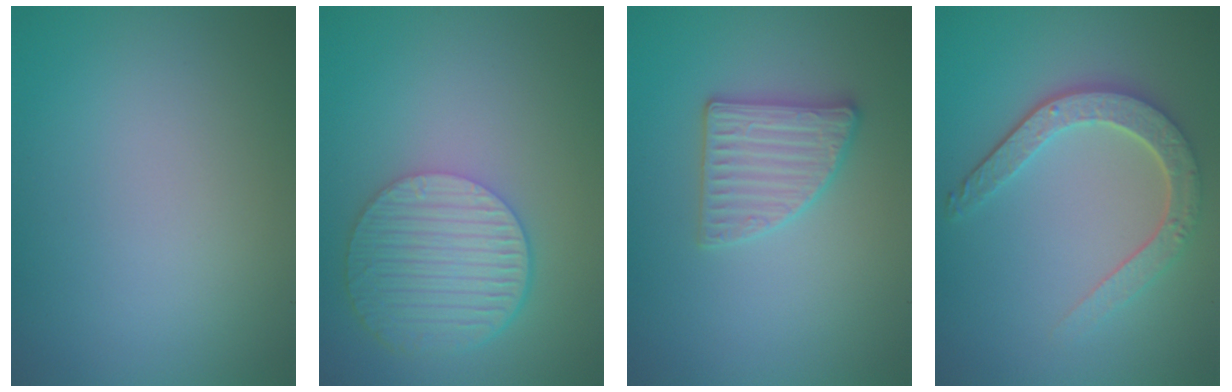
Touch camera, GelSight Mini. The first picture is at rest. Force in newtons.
{"total": 6.1, "press": 4.5, "slide": 4.1}
{"total": 2.9, "press": 2.8, "slide": 0.5}
{"total": 4.7, "press": 3.7, "slide": 2.9}